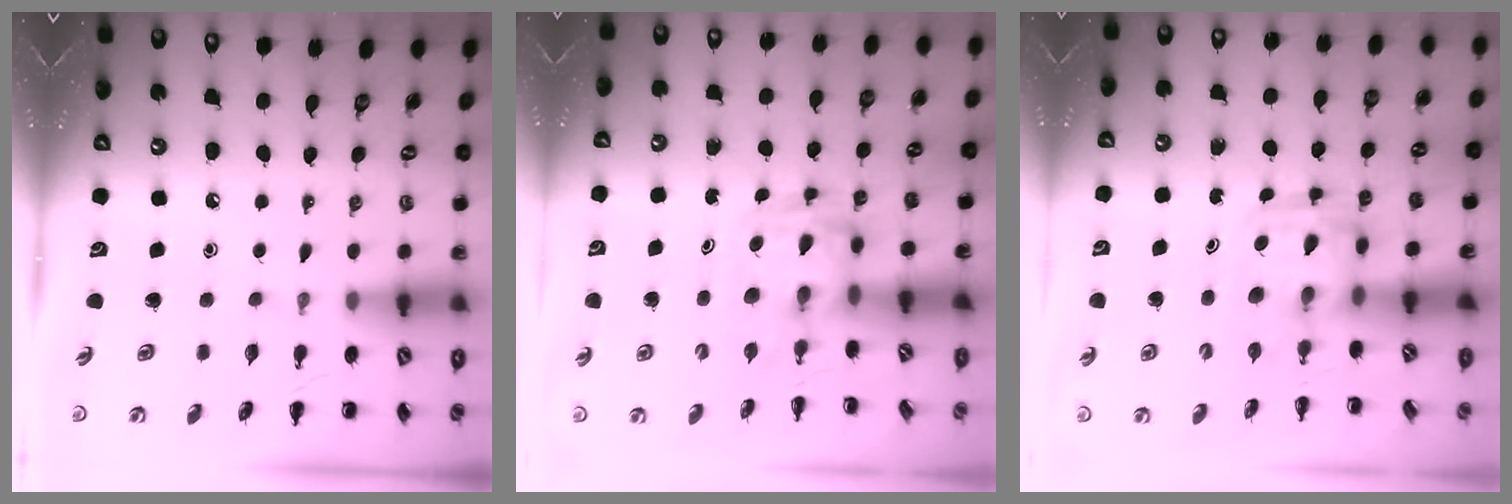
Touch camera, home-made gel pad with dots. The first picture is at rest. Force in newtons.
{"total": 3.5, "press": 3.5, "slide": 0.6}
{"total": 3.0, "press": 3.0, "slide": 0.3}